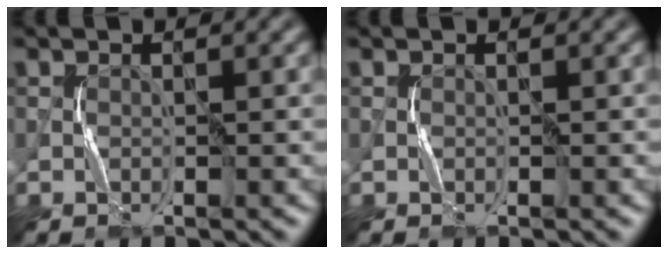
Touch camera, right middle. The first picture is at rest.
{"total": 0.0}